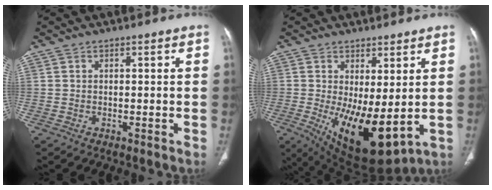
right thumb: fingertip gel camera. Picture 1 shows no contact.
{"total": 13.7, "force": [-0.8, 5.6, 12.4], "torque": [-0.199, -0.028, 0.011]}